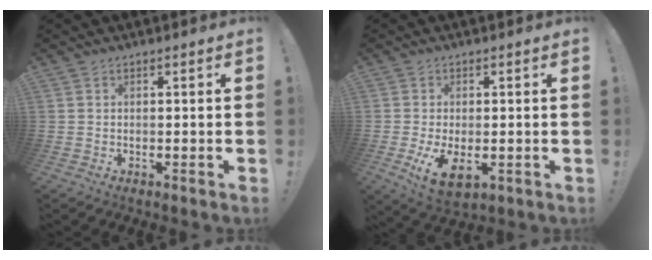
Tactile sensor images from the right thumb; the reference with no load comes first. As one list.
[{"total": 7.7, "force": [-1.0, 4.1, 6.5], "torque": [-0.124, -0.009, -0.012]}]